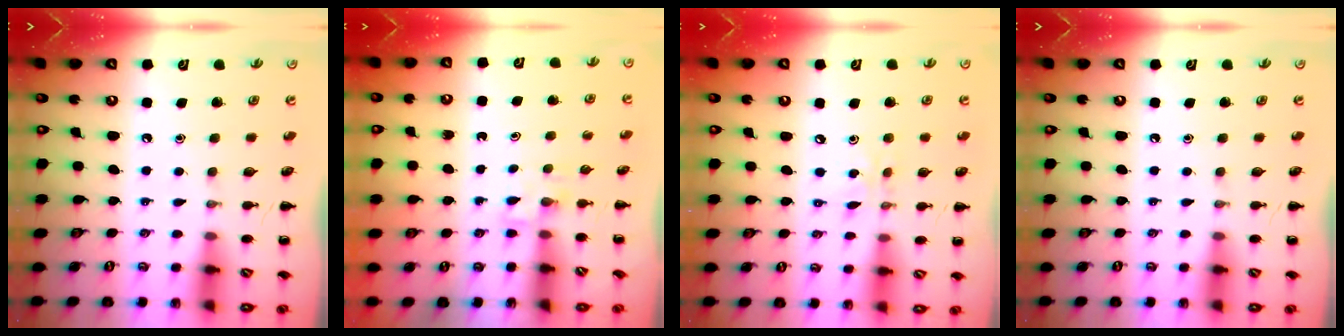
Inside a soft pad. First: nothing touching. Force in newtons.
{"total": 2.8, "press": 2.6, "slide": 1.1}
{"total": 4.2, "press": 4.1, "slide": 0.9}
{"total": 0.0}